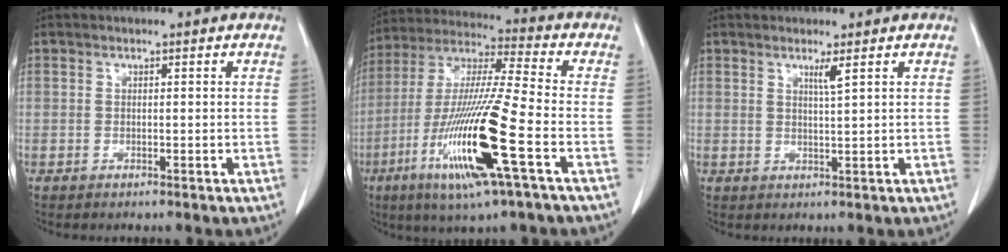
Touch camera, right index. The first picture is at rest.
{"total": 18.5, "force": [-6.6, 0.2, 17.3], "torque": [-0.362, -0.028, -0.126]}
{"total": 1.8, "force": [1.0, -0.5, 1.4], "torque": [-0.026, -0.010, 0.020]}